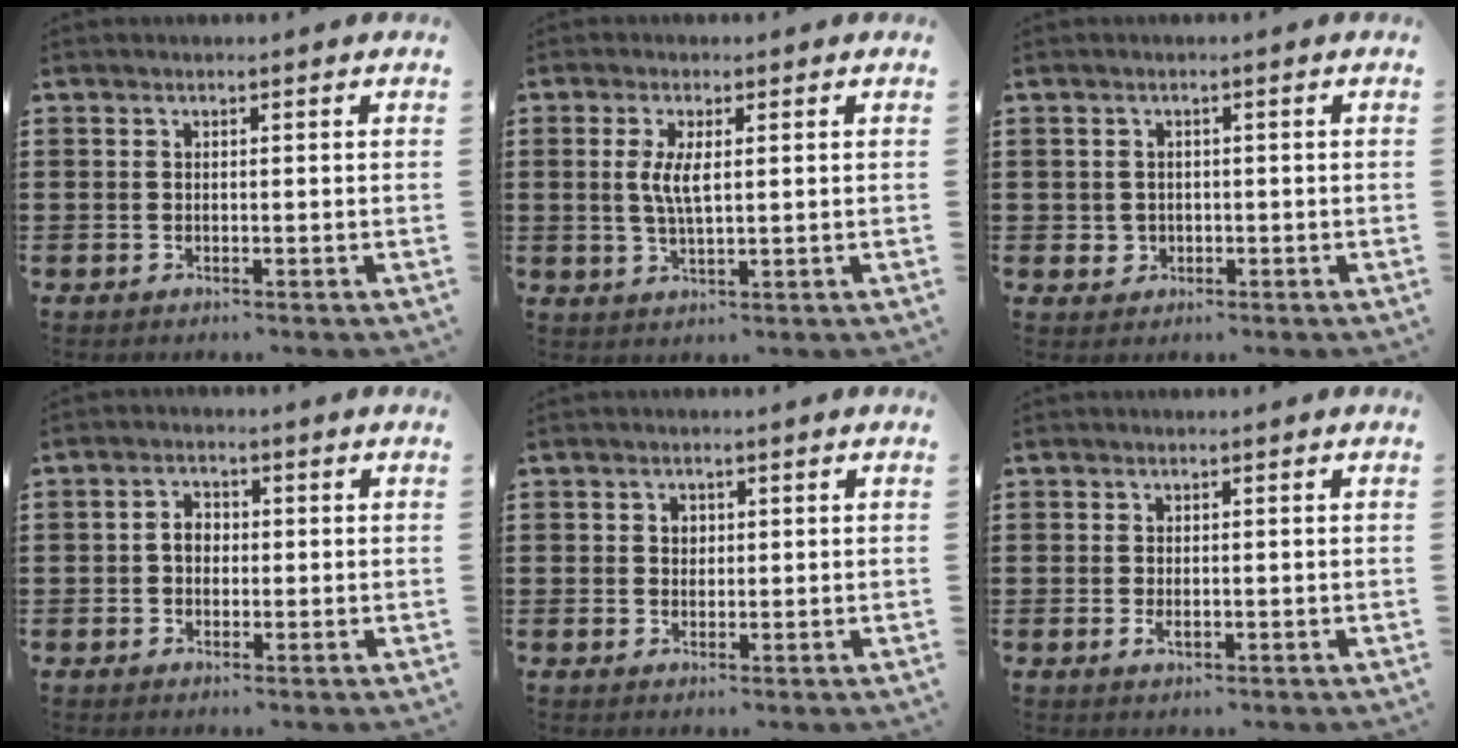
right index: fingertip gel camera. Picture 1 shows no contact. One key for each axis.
{"total": 4.2, "fx": 0.7, "fy": 1.2, "fz": 4.0, "tx": -0.081, "ty": 0.003, "tz": 0.011}
{"total": 1.5, "fx": -0.1, "fy": 1.5, "fz": 0.1, "tx": -0.010, "ty": 0.006, "tz": -0.006}
{"total": 2.5, "fx": -0.1, "fy": 1.8, "fz": 1.8, "tx": -0.037, "ty": 0.006, "tz": -0.004}
{"total": 1.4, "fx": 0.4, "fy": 1.2, "fz": 0.6, "tx": -0.014, "ty": 0.006, "tz": 0.008}
{"total": 0.9, "fx": -0.2, "fy": 0.3, "fz": 0.9, "tx": -0.017, "ty": -0.002, "tz": -0.003}